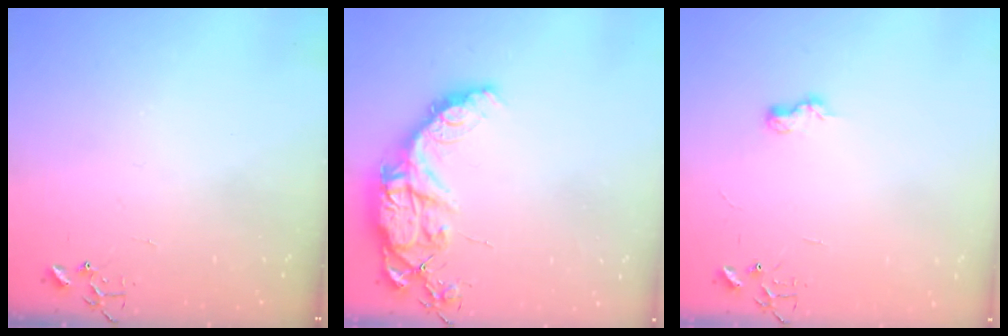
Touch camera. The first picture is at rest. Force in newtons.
{"total": 16.6, "press": 16.5, "slide": 1.3}
{"total": 6.3, "press": 6.3, "slide": 0.8}